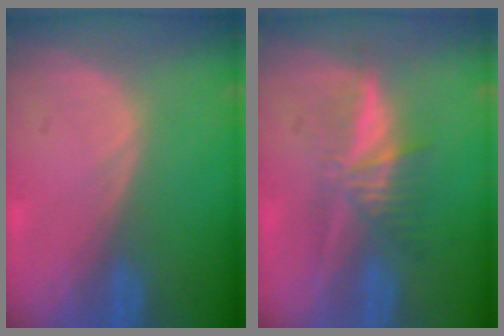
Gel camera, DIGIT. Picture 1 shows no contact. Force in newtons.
{"total": 5.4, "press": 5.2, "slide": 1.5}